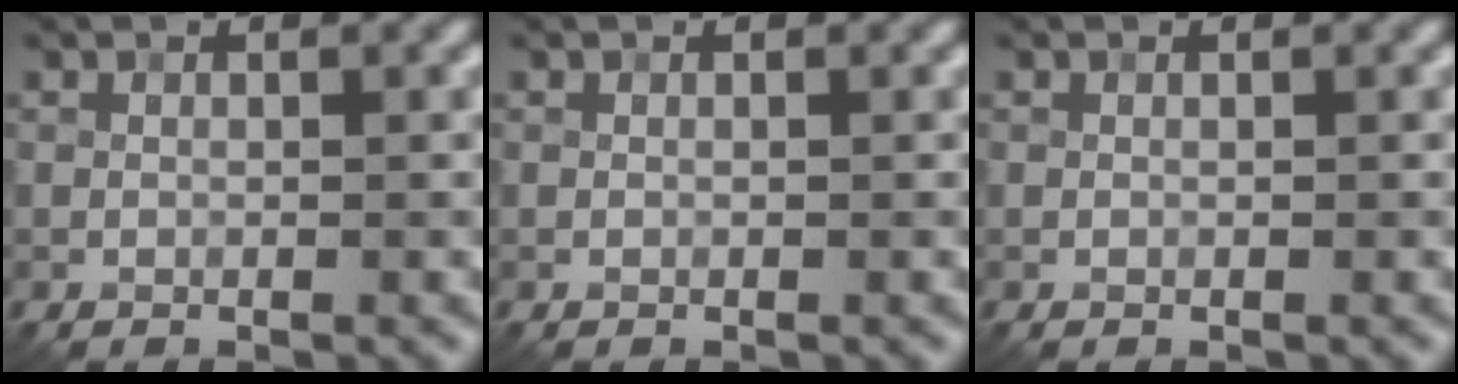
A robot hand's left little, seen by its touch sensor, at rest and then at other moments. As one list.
[{"total": 0.0}, {"total": 0.0}]